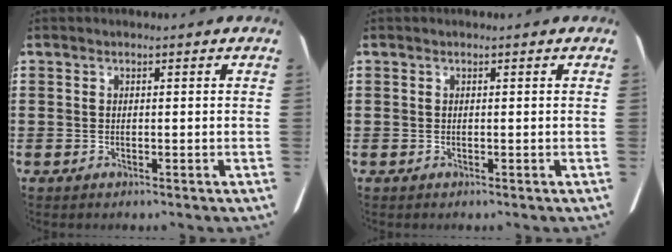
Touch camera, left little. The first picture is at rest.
{"total": 0.0}